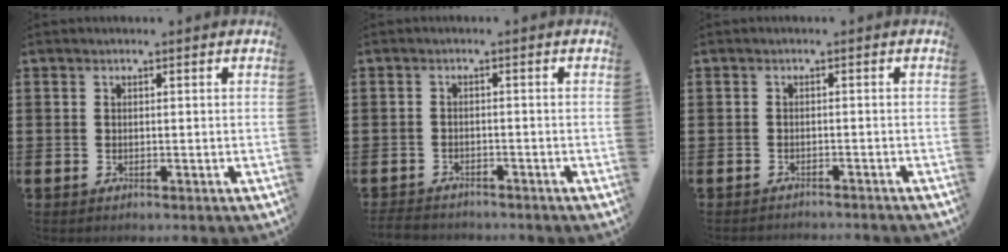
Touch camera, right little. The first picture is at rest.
{"total": 1.9, "force": [-1.9, 0.3, 0.0], "torque": [-0.004, 0.001, -0.042]}
{"total": 1.0, "force": [-1.0, -0.1, -0.1], "torque": [0.001, 0.001, -0.021]}